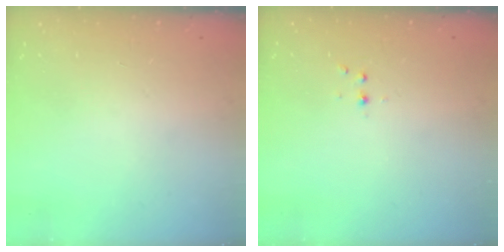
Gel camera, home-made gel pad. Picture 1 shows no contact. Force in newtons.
{"total": 3.0, "press": 2.6, "slide": 1.5}